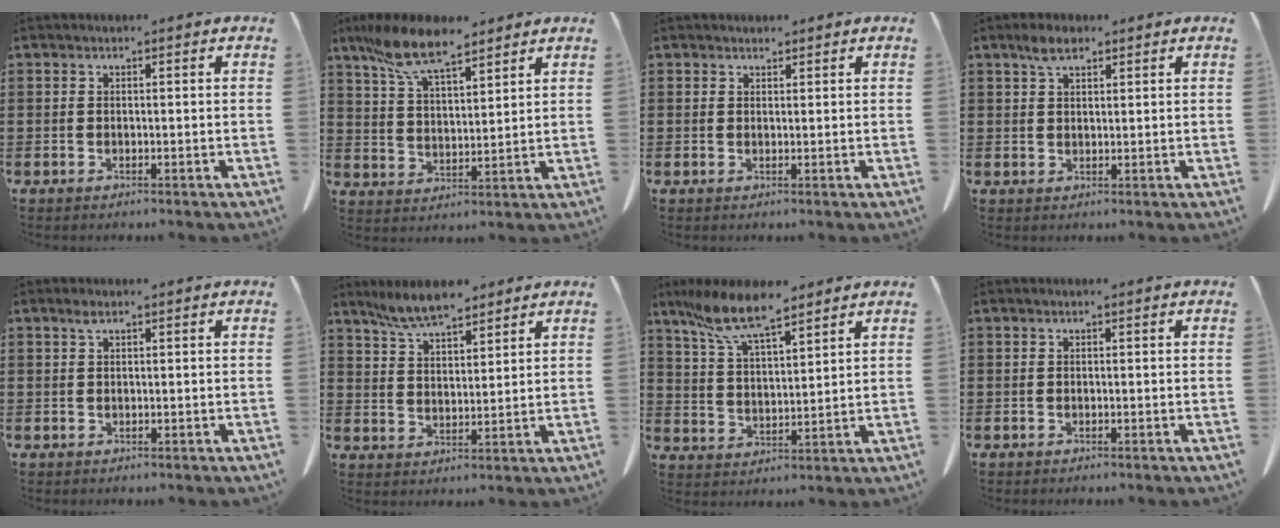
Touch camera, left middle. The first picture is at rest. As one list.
[{"total": 10.1, "force": [7.7, 2.9, 5.9], "torque": [-0.133, -0.013, 0.144]}, {"total": 1.4, "force": [1.3, 0.5, 0.1], "torque": [-0.005, 0.000, 0.027]}, {"total": 3.2, "force": [2.2, 1.3, 1.9], "torque": [-0.033, 0.000, 0.039]}, {"total": 0.9, "force": [0.6, 0.4, 0.6], "torque": [-0.015, 0.001, 0.012]}, {"total": 6.5, "force": [5.7, 1.6, 2.8], "torque": [-0.072, -0.012, 0.107]}, {"total": 9.5, "force": [7.4, 2.2, 5.6], "torque": [-0.127, -0.019, 0.137]}, {"total": 0.0}]